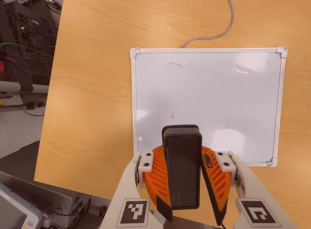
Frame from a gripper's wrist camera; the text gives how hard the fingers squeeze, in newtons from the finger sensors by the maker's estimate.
{"total": 9.5, "left": 9.3, "right": 9.7}